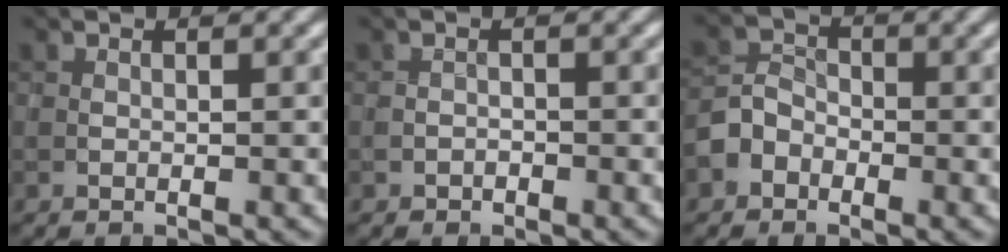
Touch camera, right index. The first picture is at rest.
{"total": 0.8, "force": [-0.5, 0.6, 0.1], "torque": [-0.001, 0.000, -0.009]}
{"total": 2.6, "force": [-1.5, 2.0, 0.7], "torque": [-0.006, 0.009, -0.036]}